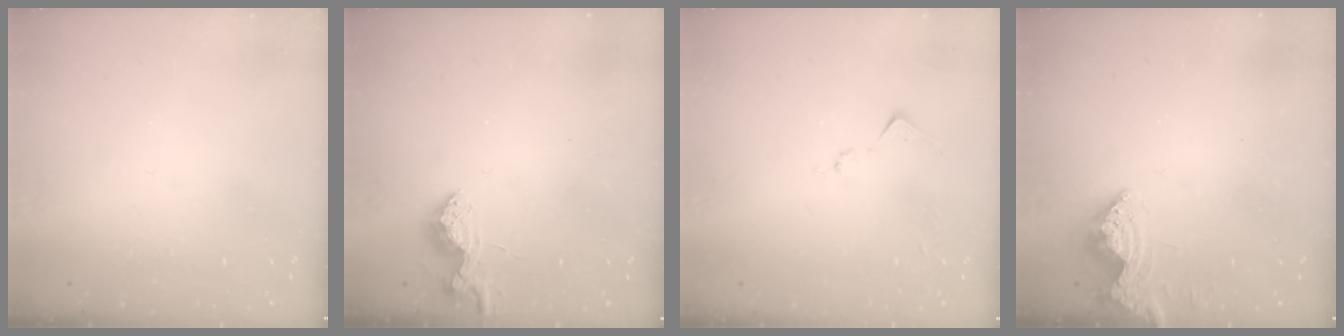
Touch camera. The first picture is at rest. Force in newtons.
{"total": 8.2, "press": 8.2, "slide": 0.4}
{"total": 6.2, "press": 6.2, "slide": 0.8}
{"total": 9.2, "press": 9.2, "slide": 0.4}